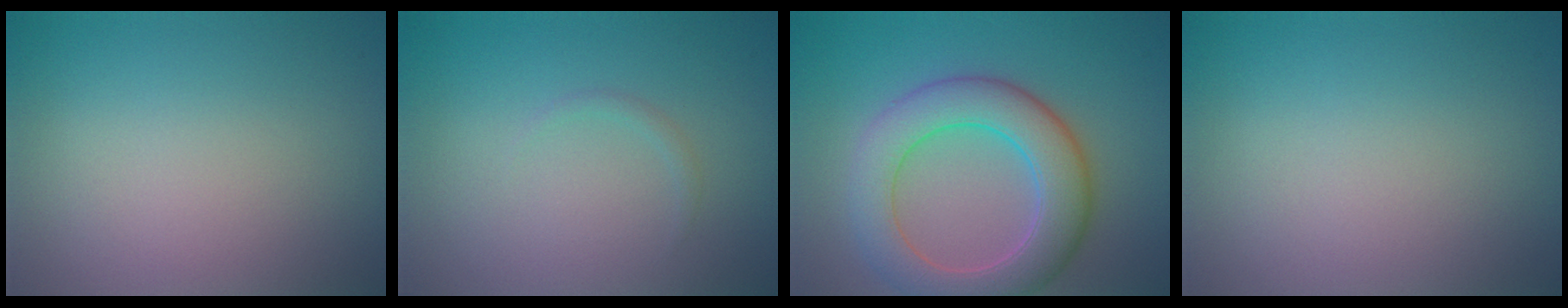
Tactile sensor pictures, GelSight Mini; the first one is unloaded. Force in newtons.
{"total": 0.5, "press": 0.5, "slide": 0.0}
{"total": 7.1, "press": 7.1, "slide": 0.3}
{"total": 0.0}